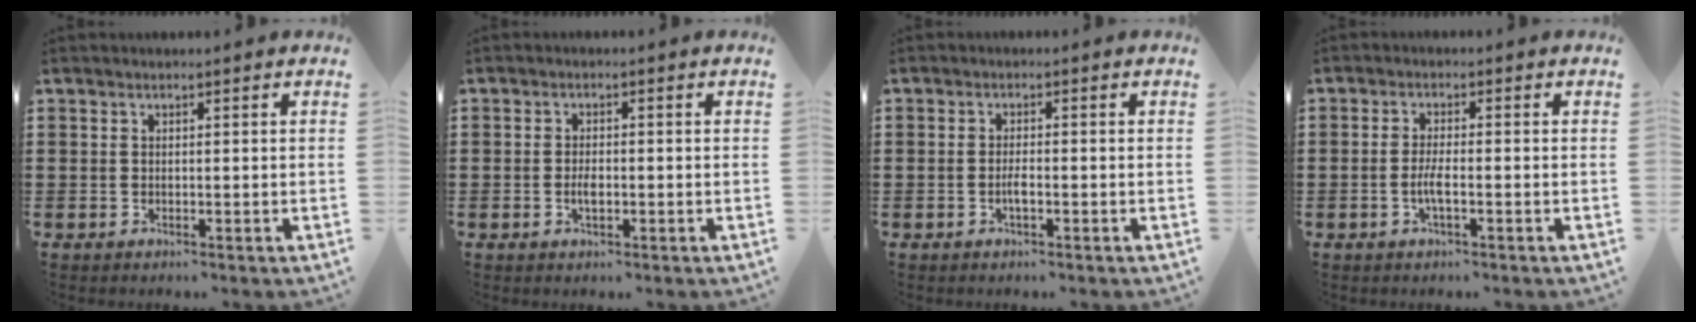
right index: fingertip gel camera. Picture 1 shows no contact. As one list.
[{"total": 2.2, "force": [-0.6, 1.0, 1.9], "torque": [-0.035, 0.002, -0.011]}, {"total": 1.9, "force": [-0.8, 0.5, 1.7], "torque": [-0.038, 0.000, -0.017]}, {"total": 2.9, "force": [-1.0, 0.6, 2.7], "torque": [-0.062, -0.003, -0.024]}]